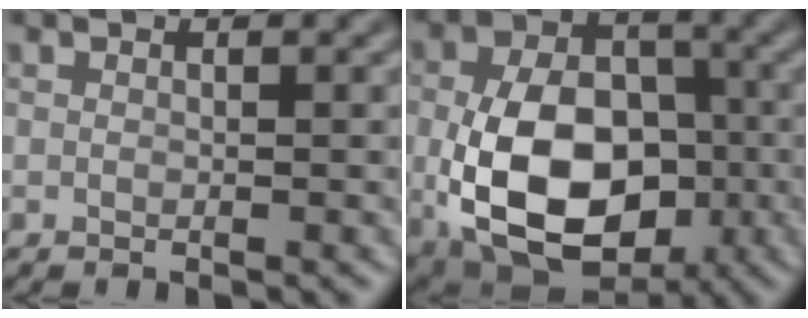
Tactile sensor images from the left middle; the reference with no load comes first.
{"total": 12.7, "force": [-3.0, 8.2, 9.1], "torque": [-0.173, -0.023, -0.054]}